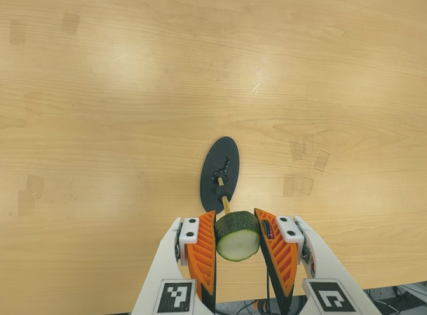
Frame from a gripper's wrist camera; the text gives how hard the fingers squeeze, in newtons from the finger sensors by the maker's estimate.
{"total": 10.3, "left": 9.8, "right": 10.7}